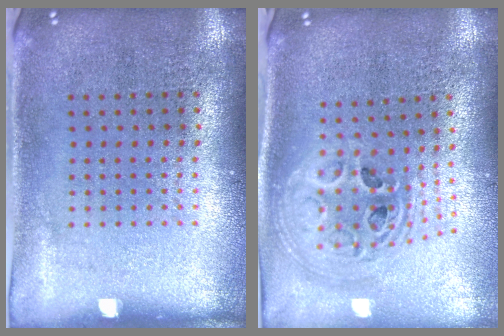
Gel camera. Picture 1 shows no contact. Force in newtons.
{"total": 2.4, "press": 1.8, "slide": 1.6}